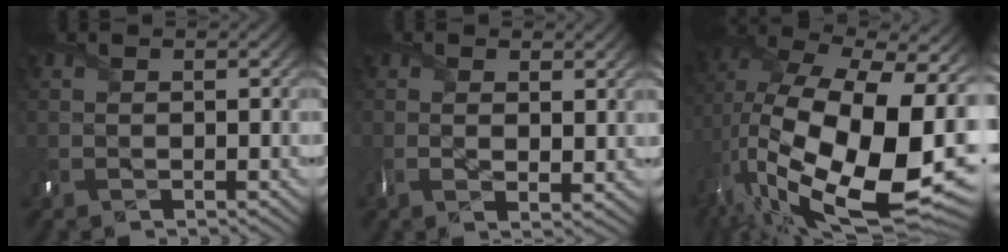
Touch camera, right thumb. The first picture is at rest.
{"total": 2.7, "force": [0.8, 1.1, 2.4], "torque": [-0.046, -0.008, 0.017]}
{"total": 21.4, "force": [-4.0, 11.0, 17.9], "torque": [-0.347, -0.033, -0.050]}